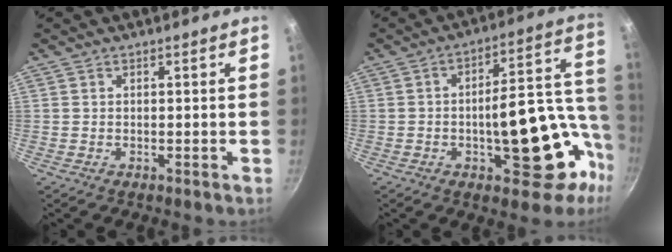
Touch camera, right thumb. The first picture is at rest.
{"total": 22.9, "force": [-6.5, 10.9, 19.1], "torque": [-0.183, 0.051, -0.078]}